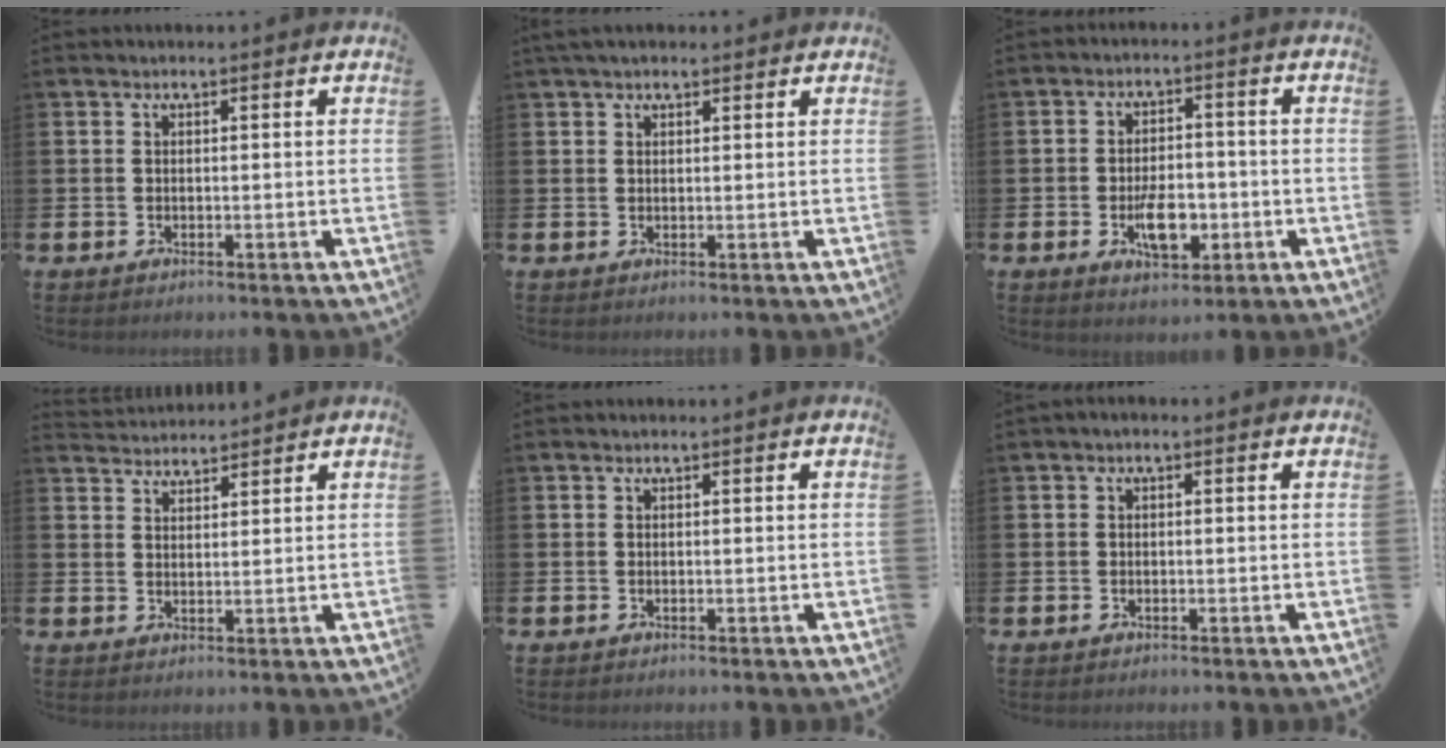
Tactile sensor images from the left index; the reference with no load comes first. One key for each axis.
{"total": 1.8, "fx": 1.5, "fy": 0.6, "fz": 0.7, "tx": -0.008, "ty": 0.005, "tz": 0.026}
{"total": 6.0, "fx": -1.8, "fy": 3.1, "fz": 4.8, "tx": -0.076, "ty": 0.006, "tz": -0.034}
{"total": 3.1, "fx": 3.1, "fy": 0.4, "fz": -0.3, "tx": -0.002, "ty": -0.014, "tz": 0.058}
{"total": 0.0}
{"total": 0.5, "fx": -0.3, "fy": 0.2, "fz": 0.4, "tx": -0.008, "ty": -0.001, "tz": -0.006}